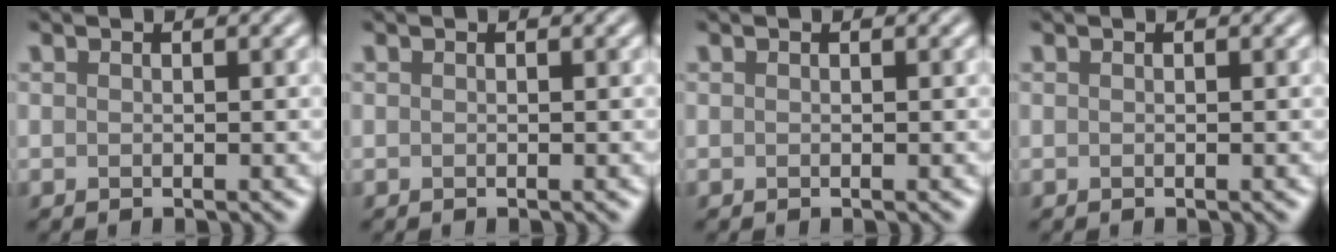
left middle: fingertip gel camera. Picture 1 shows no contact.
{"total": 0.0}
{"total": 0.0}
{"total": 0.0}